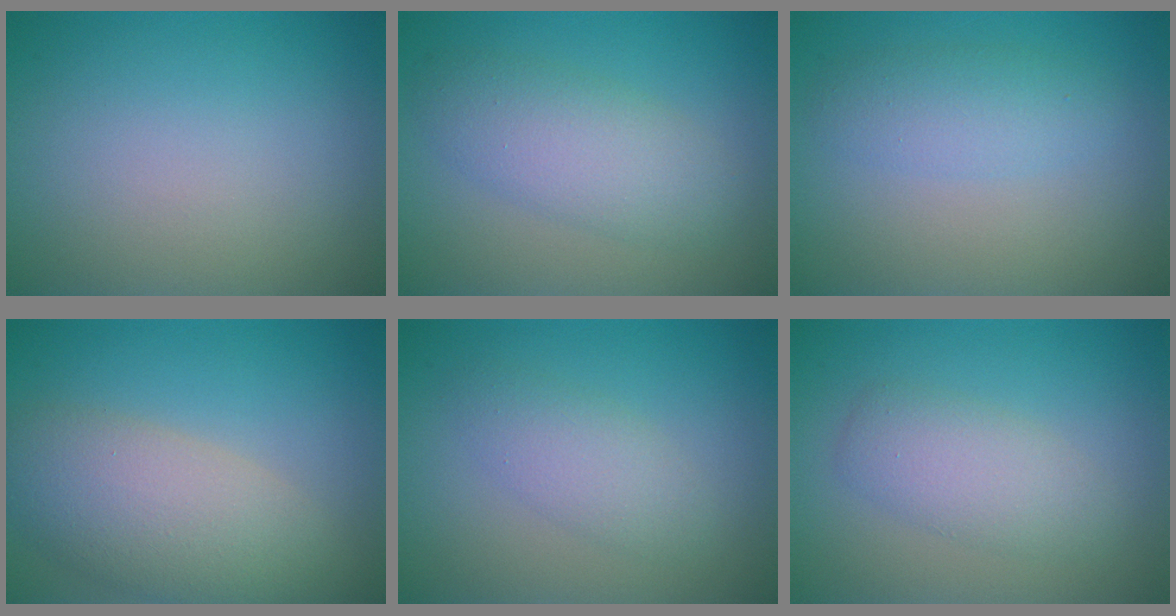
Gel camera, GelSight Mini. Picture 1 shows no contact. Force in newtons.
{"total": 4.4, "press": 4.4, "slide": 0.2}
{"total": 2.7, "press": 2.7, "slide": 0.0}
{"total": 6.9, "press": 6.9, "slide": 0.6}
{"total": 2.6, "press": 2.6, "slide": 0.1}
{"total": 3.2, "press": 3.2, "slide": 0.1}